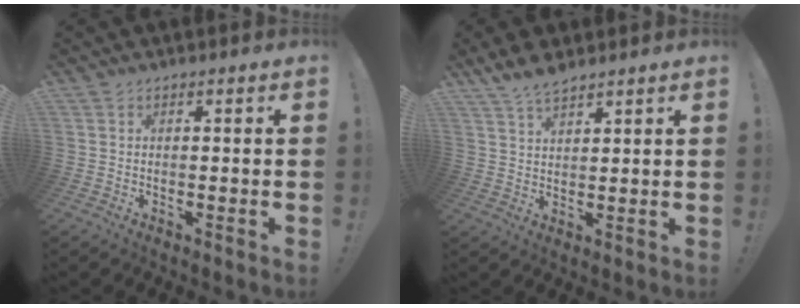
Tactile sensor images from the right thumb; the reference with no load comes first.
{"total": 6.1, "force": [5.2, 1.8, 2.7], "torque": [-0.046, -0.026, 0.097]}